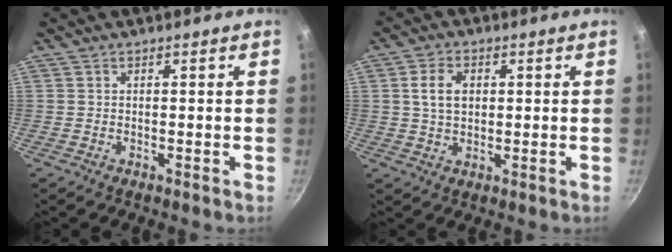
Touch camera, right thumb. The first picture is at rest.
{"total": 5.6, "force": [1.1, 3.9, 3.9], "torque": [-0.059, 0.002, 0.020]}